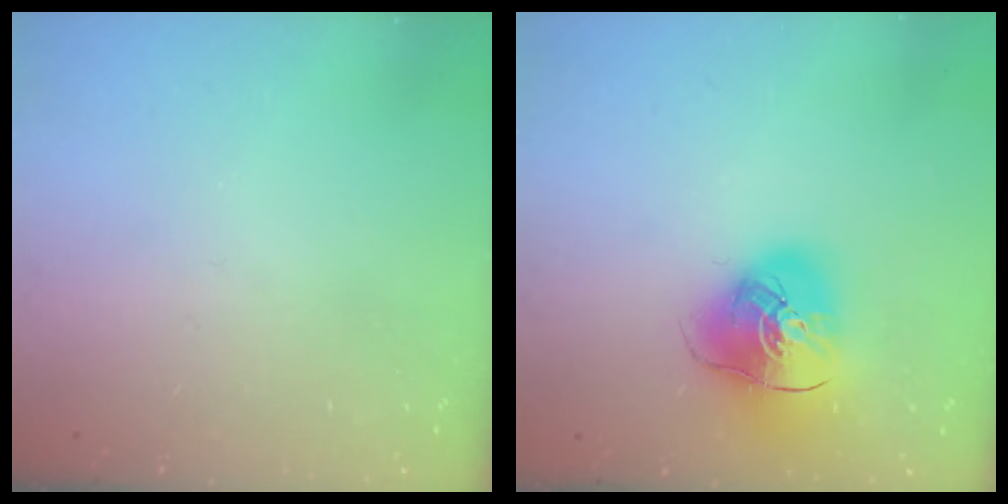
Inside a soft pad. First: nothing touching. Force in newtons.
{"total": 12.3, "press": 12.2, "slide": 1.9}